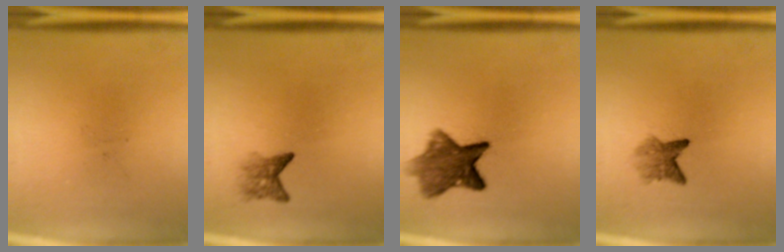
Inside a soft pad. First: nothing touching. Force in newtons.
{"total": 2.2}
{"total": 7.5}
{"total": 2.6}